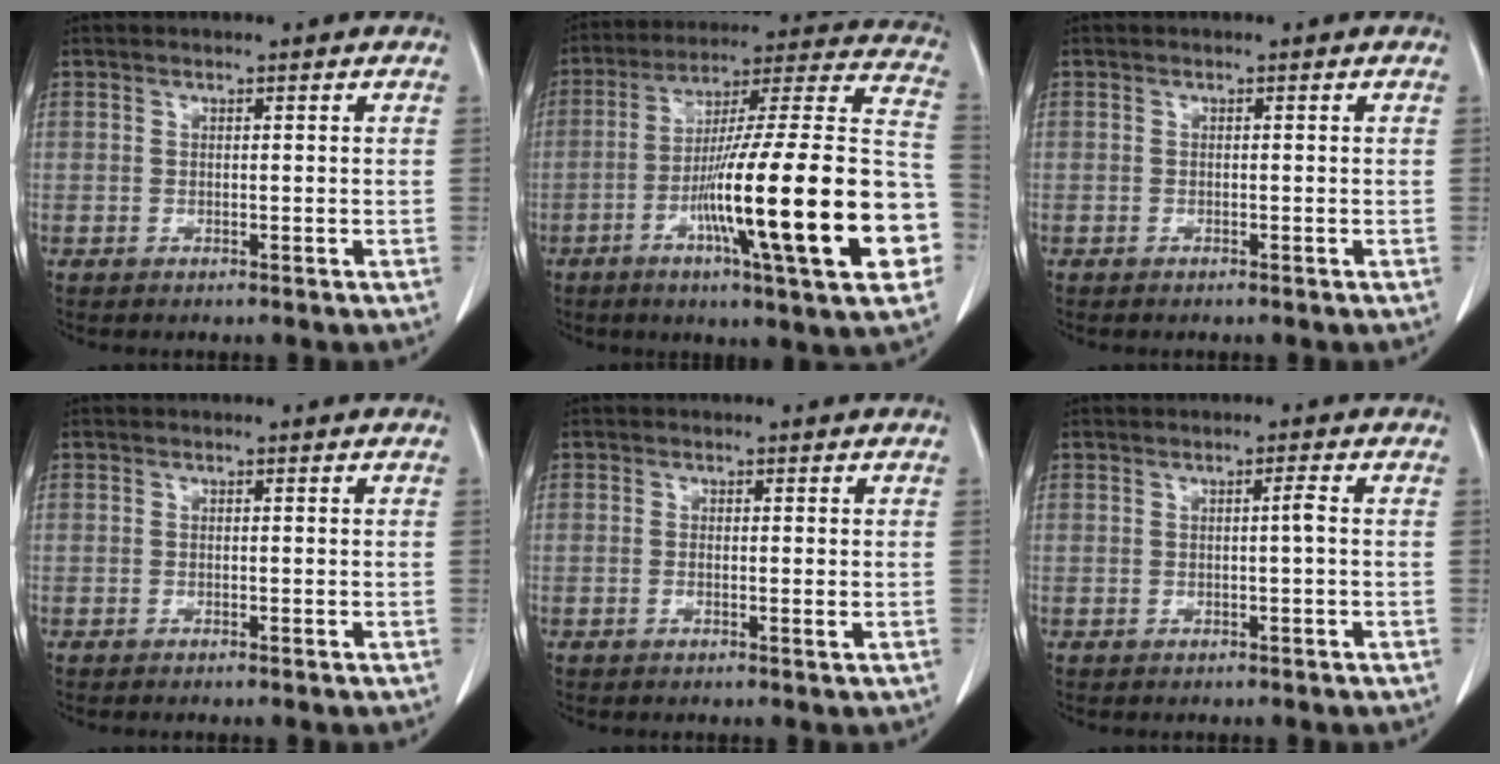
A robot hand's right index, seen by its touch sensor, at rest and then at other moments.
{"total": 28.0, "force": [-8.0, 1.6, 26.8], "torque": [-0.343, -0.004, -0.134]}
{"total": 0.0}
{"total": 0.0}
{"total": 1.1, "force": [-0.1, 0.2, 1.1], "torque": [-0.018, -0.003, -0.002]}
{"total": 1.1, "force": [0.0, -0.2, 1.1], "torque": [-0.018, 0.002, -0.001]}